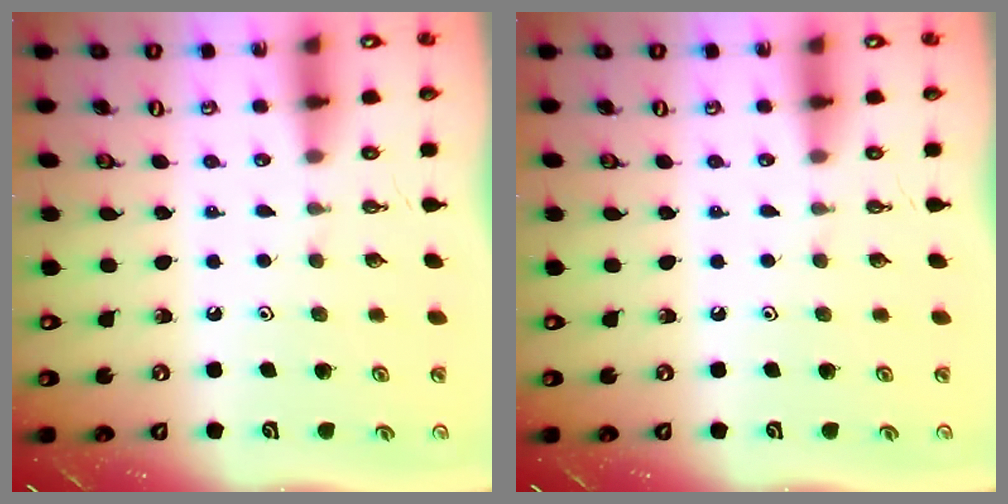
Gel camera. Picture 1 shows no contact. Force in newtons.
{"total": 0.0}